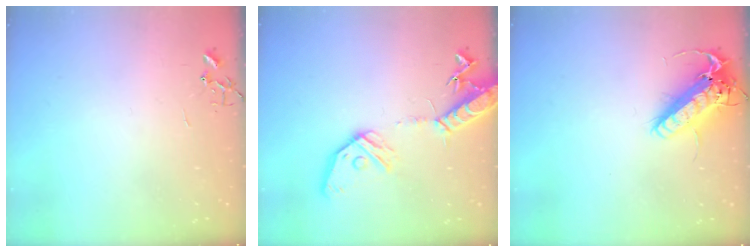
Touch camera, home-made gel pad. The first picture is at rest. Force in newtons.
{"total": 16.6, "press": 16.2, "slide": 3.2}
{"total": 16.2, "press": 15.9, "slide": 3.2}